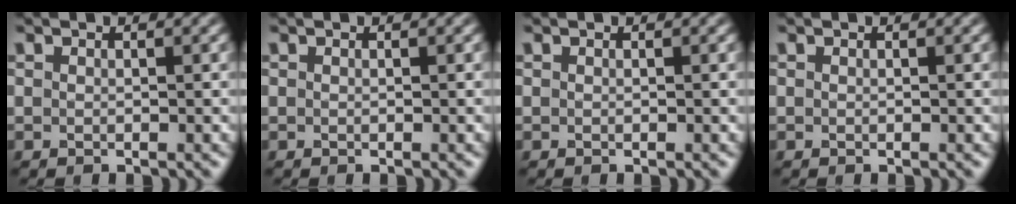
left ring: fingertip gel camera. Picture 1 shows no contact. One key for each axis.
{"total": 0.0}
{"total": 0.0}
{"total": 0.0}